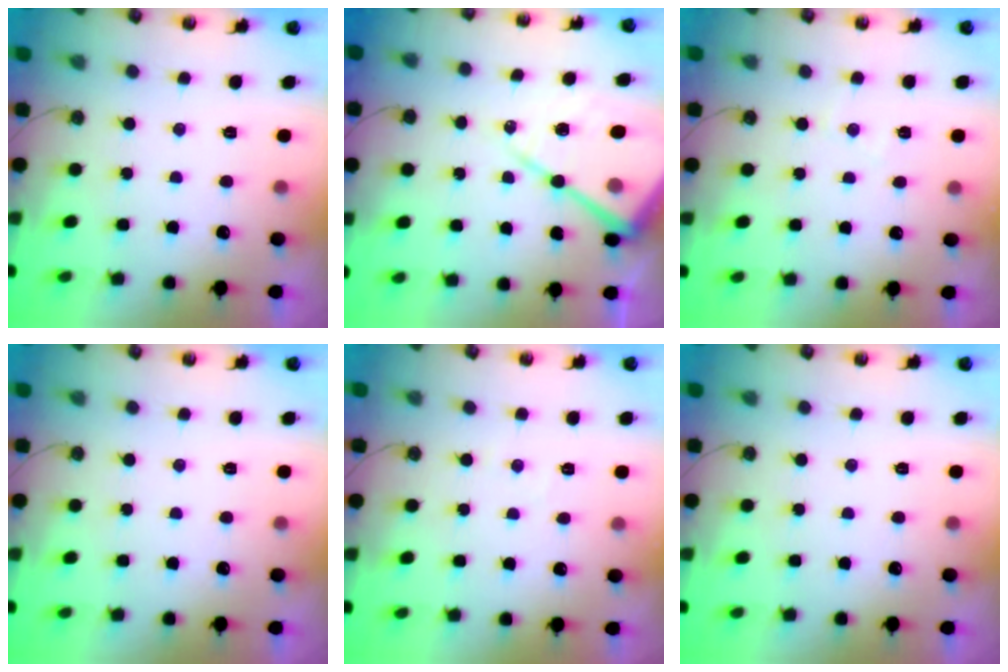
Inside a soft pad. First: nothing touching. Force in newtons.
{"total": 17.8, "press": 17.8, "slide": 1.6}
{"total": 4.5, "press": 4.4, "slide": 0.6}
{"total": 0.0}
{"total": 2.6, "press": 2.5, "slide": 0.5}
{"total": 0.0}